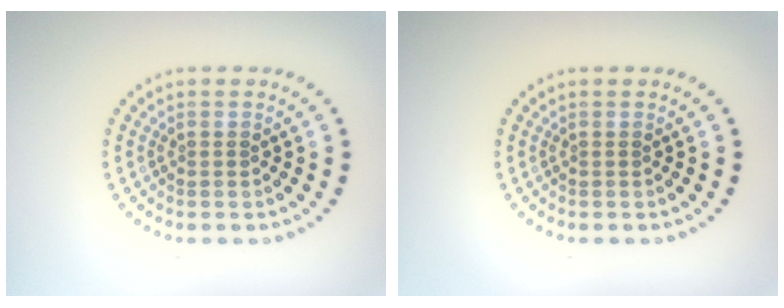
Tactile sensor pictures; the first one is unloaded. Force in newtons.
{"total": 0.0}